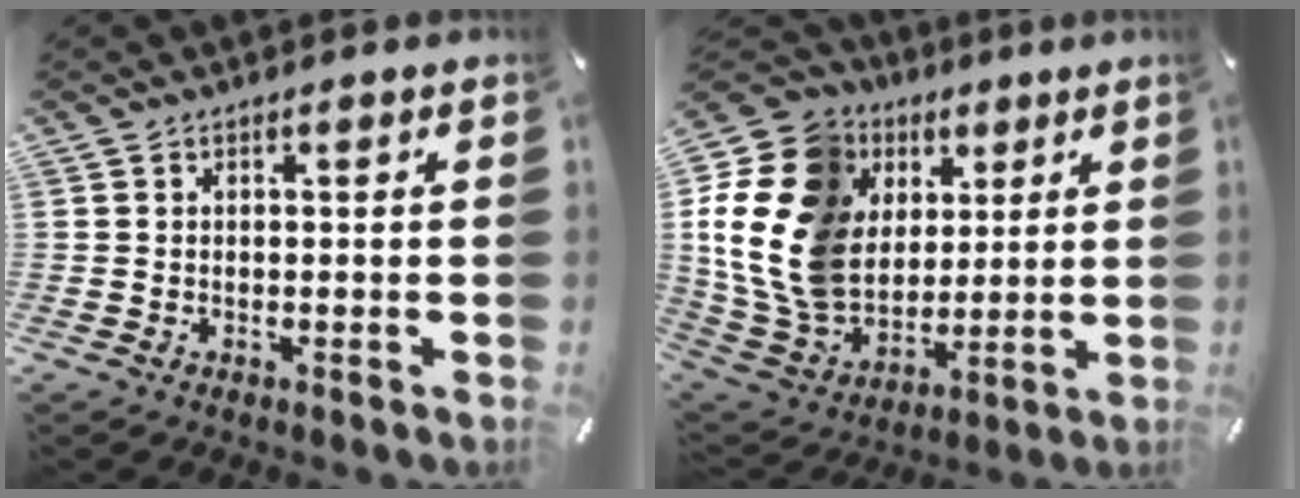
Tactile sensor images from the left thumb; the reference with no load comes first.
{"total": 19.7, "force": [4.0, 16.5, 10.0], "torque": [-0.218, -0.013, 0.077]}